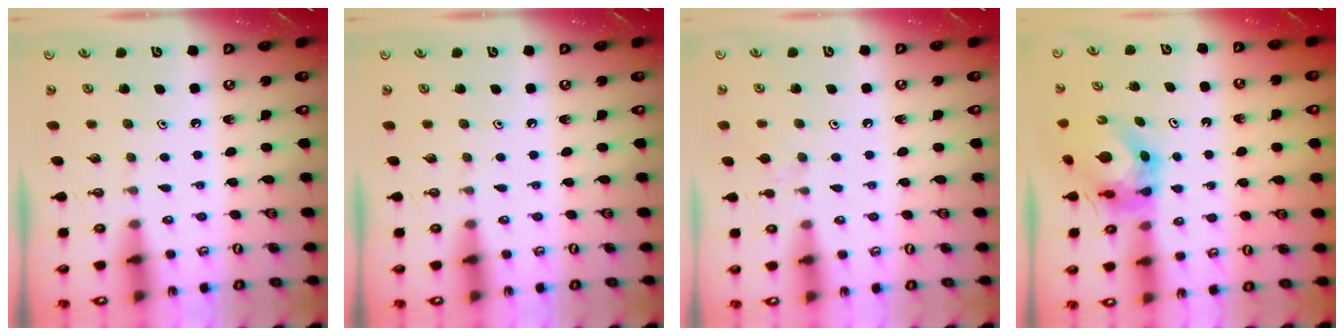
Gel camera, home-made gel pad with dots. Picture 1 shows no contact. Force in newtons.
{"total": 0.0}
{"total": 3.2, "press": 3.2, "slide": 0.7}
{"total": 5.6, "press": 5.6, "slide": 0.4}